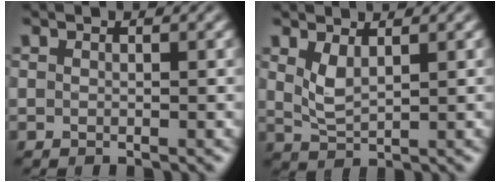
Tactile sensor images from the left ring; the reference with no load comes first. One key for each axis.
{"total": 2.2, "fx": 1.1, "fy": 0.7, "fz": 1.7, "tx": -0.044, "ty": -0.007, "tz": 0.028}